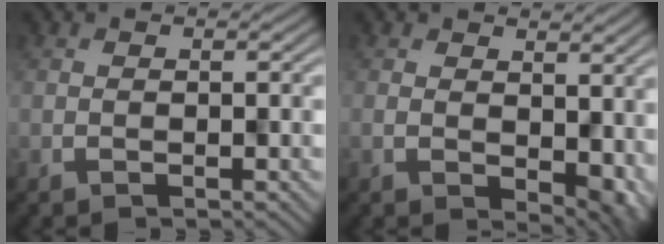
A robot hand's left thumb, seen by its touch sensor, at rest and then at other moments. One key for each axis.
{"total": 4.4, "fx": -0.3, "fy": 2.6, "fz": 3.6, "tx": -0.050, "ty": -0.016, "tz": 0.014}